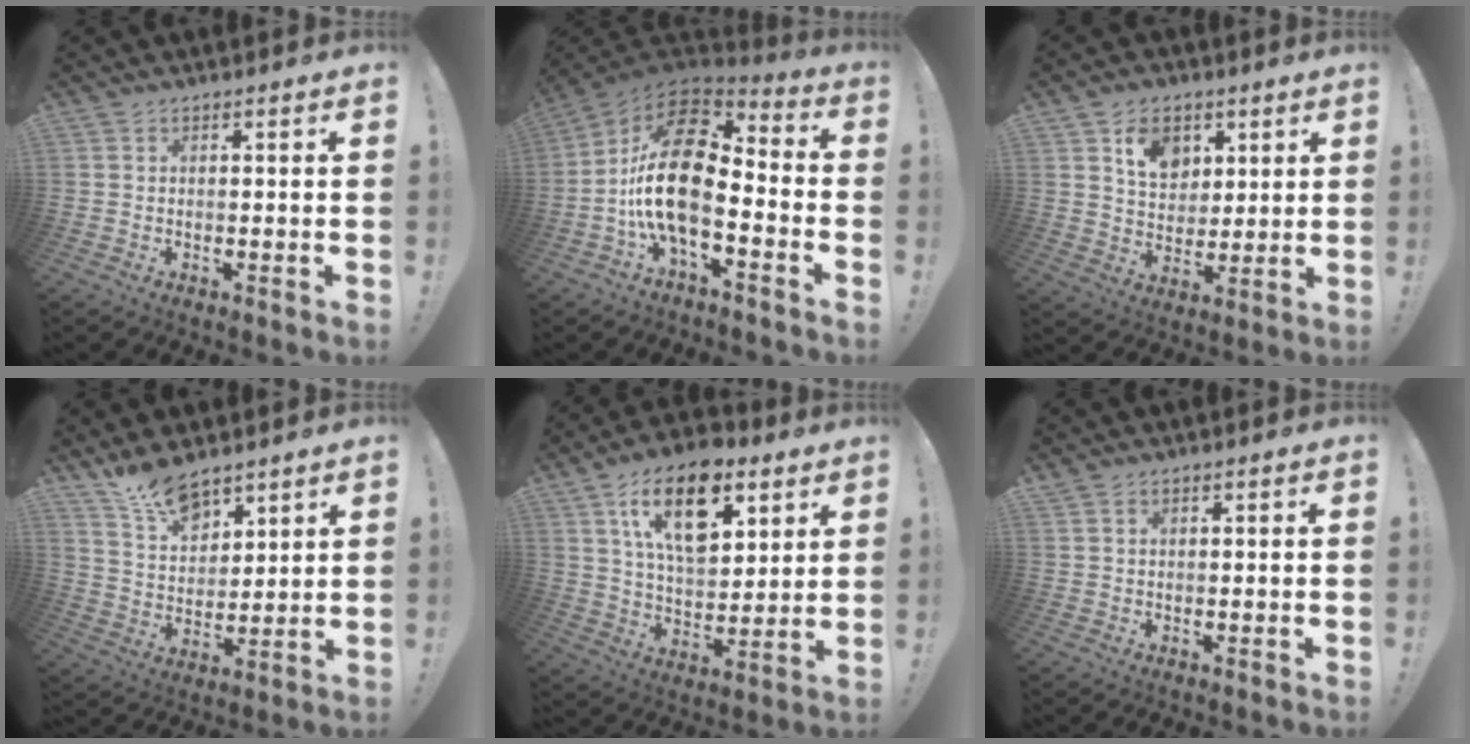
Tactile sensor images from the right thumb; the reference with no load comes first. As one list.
[{"total": 20.2, "force": [-2.4, 10.2, 17.3], "torque": [-0.346, 0.018, -0.041]}, {"total": 10.2, "force": [4.9, 7.6, 4.7], "torque": [-0.068, -0.018, 0.093]}, {"total": 11.6, "force": [9.6, 4.8, 4.4], "torque": [-0.081, -0.065, 0.183]}, {"total": 16.5, "force": [8.6, 9.3, 10.5], "torque": [-0.162, -0.032, 0.152]}, {"total": 1.3, "force": [0.9, 0.7, 0.6], "torque": [-0.004, -0.002, 0.016]}]